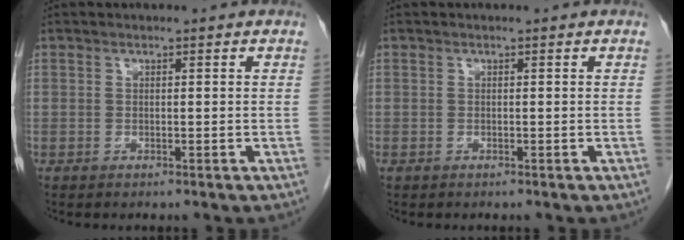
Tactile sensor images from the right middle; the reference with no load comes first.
{"total": 0.0}